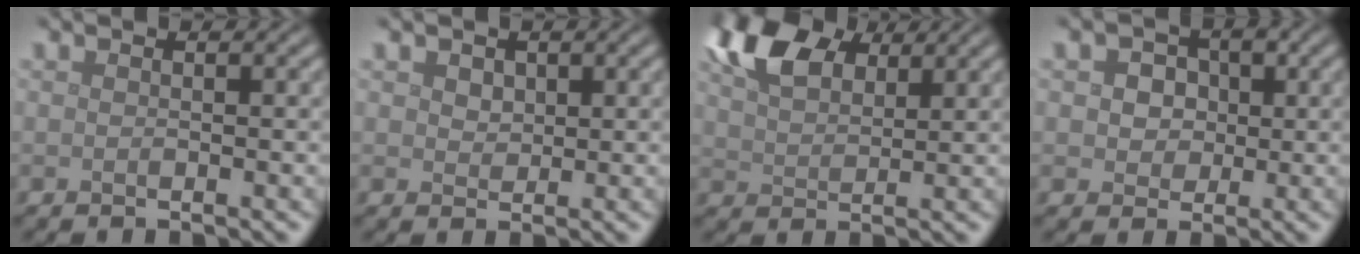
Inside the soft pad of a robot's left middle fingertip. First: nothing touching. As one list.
[{"total": 1.3, "force": [0.7, 1.0, 0.4], "torque": [-0.011, -0.003, 0.012]}, {"total": 8.5, "force": [5.1, 4.5, 5.1], "torque": [-0.119, 0.024, 0.089]}, {"total": 3.9, "force": [1.1, 3.2, 1.9], "torque": [-0.024, 0.011, 0.002]}]